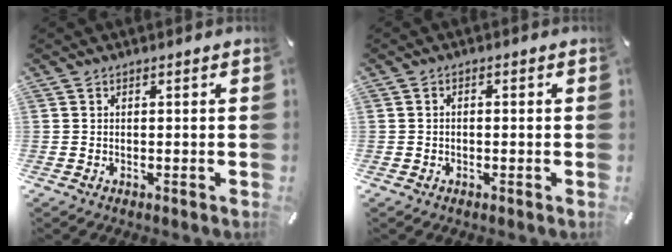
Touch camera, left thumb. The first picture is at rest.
{"total": 0.9, "force": [-0.4, 0.6, 0.5], "torque": [-0.010, 0.002, -0.009]}